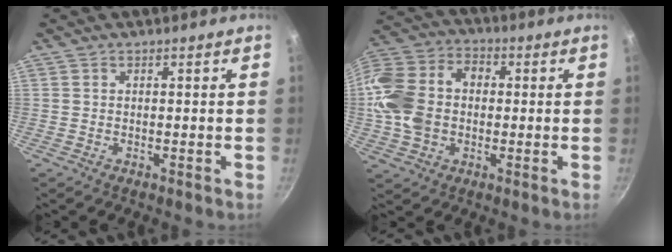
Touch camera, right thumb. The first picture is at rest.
{"total": 17.4, "force": [-0.4, 13.2, 11.3], "torque": [-0.221, 0.036, -0.019]}